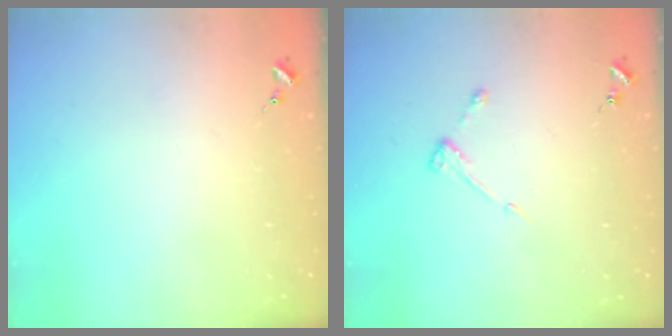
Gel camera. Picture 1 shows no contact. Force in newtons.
{"total": 4.0, "press": 4.0, "slide": 0.5}